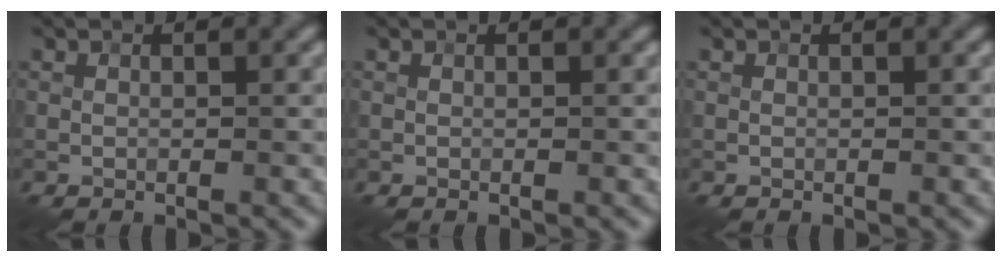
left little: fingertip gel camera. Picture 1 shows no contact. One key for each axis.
{"total": 0.0}
{"total": 0.0}